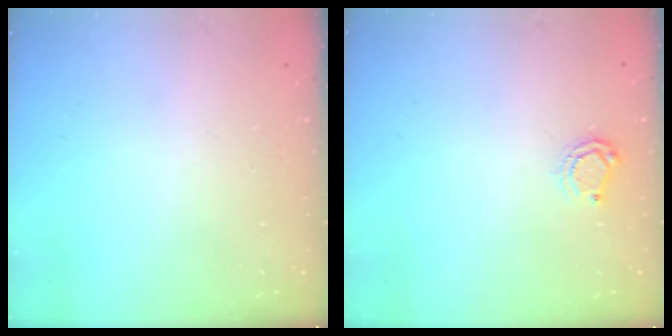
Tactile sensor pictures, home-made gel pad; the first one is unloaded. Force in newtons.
{"total": 6.2, "press": 6.2, "slide": 0.4}